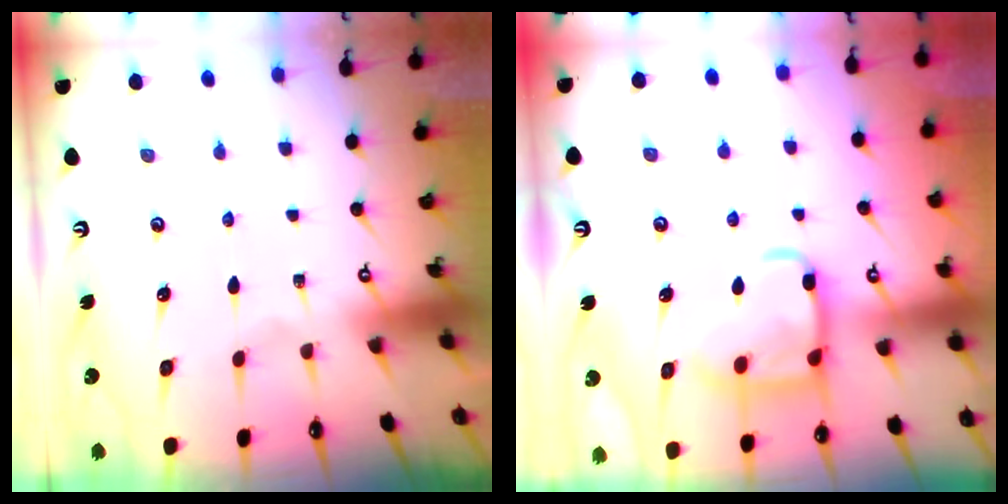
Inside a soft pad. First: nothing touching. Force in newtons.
{"total": 14.1, "press": 14.1, "slide": 1.5}